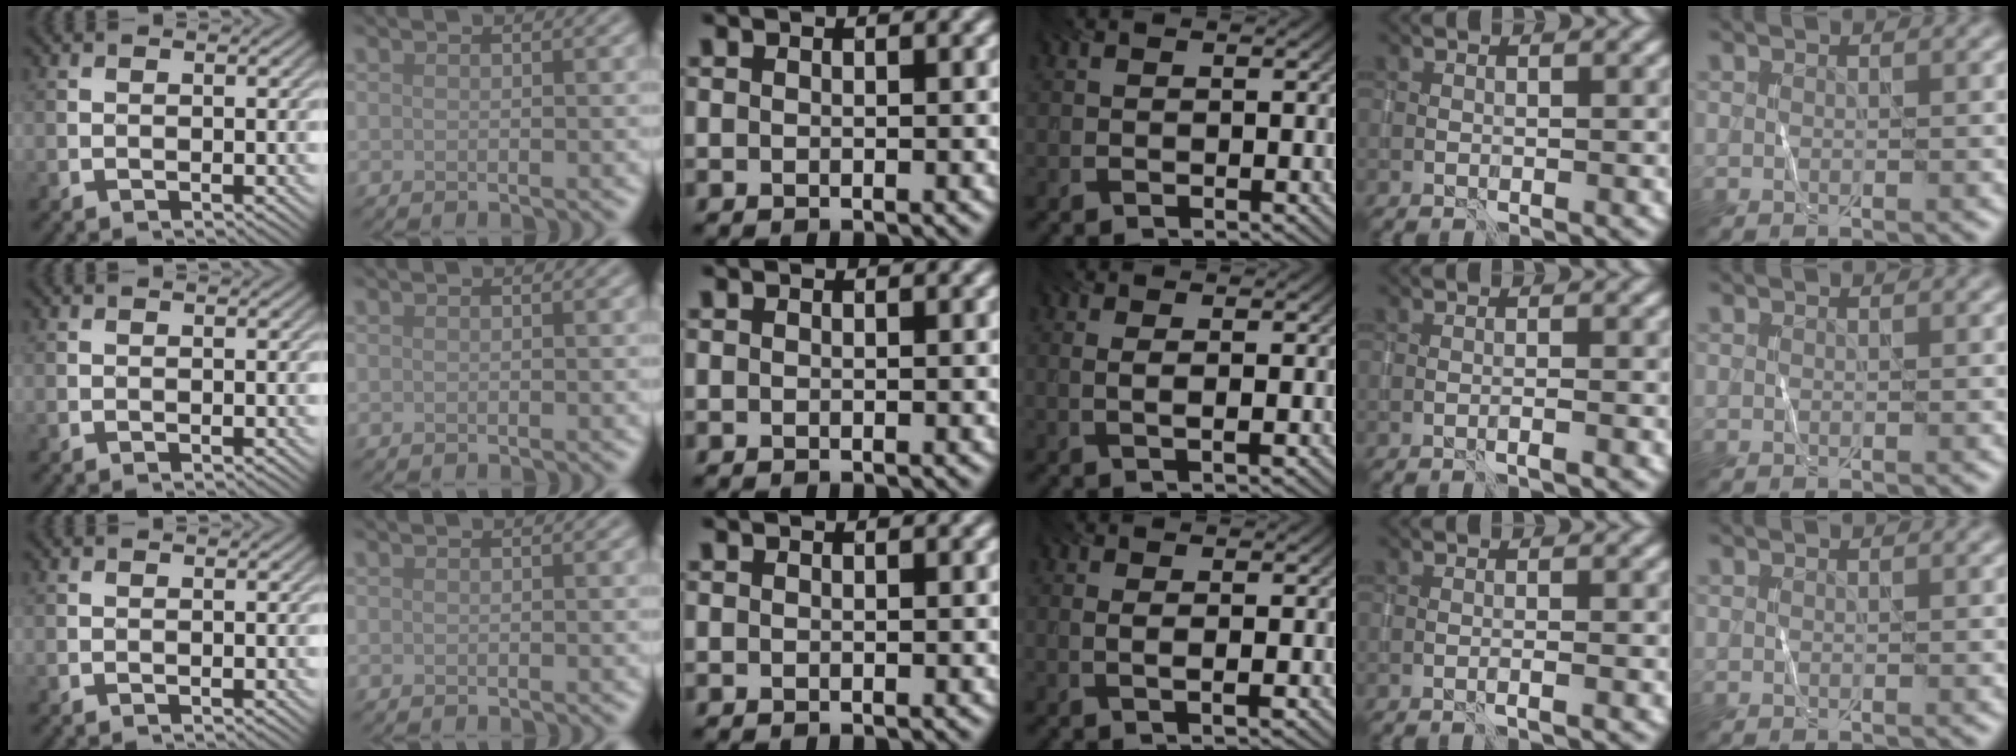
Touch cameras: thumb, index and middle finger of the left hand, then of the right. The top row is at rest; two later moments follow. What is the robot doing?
{"motion": "wrap", "object": "sponge"}